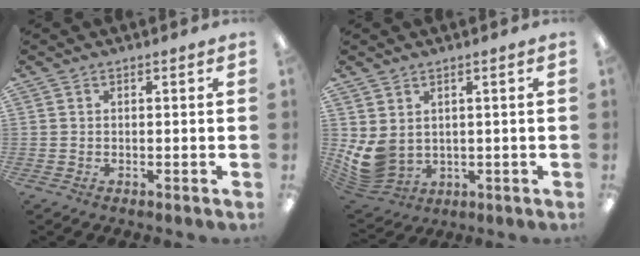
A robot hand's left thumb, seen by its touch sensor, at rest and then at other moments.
{"total": 7.1, "force": [1.5, 5.4, 4.4], "torque": [-0.117, -0.014, 0.034]}